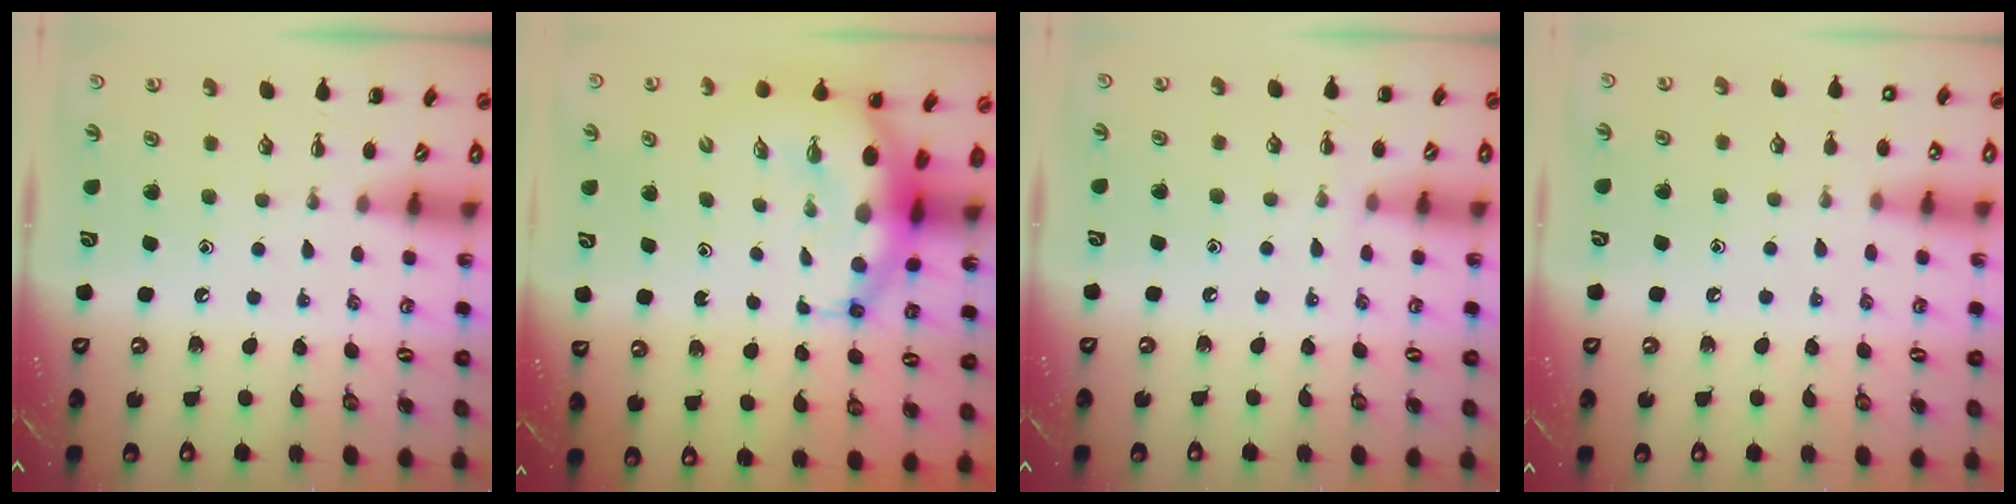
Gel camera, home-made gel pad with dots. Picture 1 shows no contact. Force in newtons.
{"total": 8.7, "press": 8.4, "slide": 2.2}
{"total": 6.1, "press": 5.8, "slide": 2.0}
{"total": 7.0, "press": 6.7, "slide": 2.0}